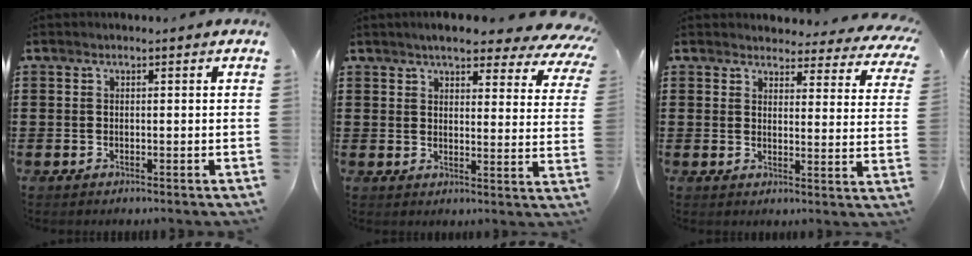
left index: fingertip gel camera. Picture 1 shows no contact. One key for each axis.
{"total": 5.8, "fx": 5.2, "fy": 1.0, "fz": 2.5, "tx": -0.053, "ty": -0.025, "tz": 0.088}
{"total": 3.7, "fx": 3.6, "fy": 0.7, "fz": 0.6, "tx": -0.022, "ty": -0.020, "tz": 0.061}